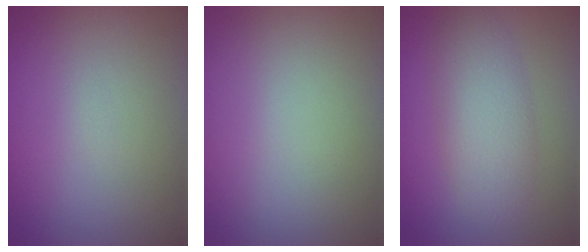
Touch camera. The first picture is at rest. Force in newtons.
{"total": 0.0}
{"total": 4.5, "press": 4.5, "slide": 0.1}